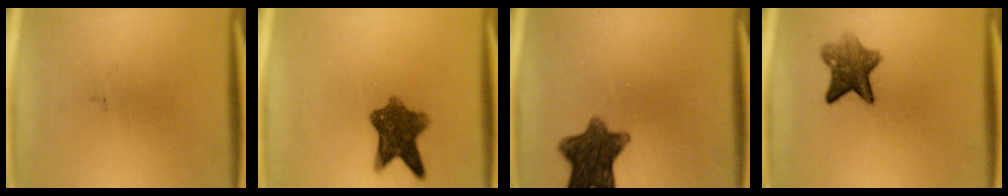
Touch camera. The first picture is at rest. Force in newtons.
{"total": 8.5}
{"total": 10.2}
{"total": 6.4}